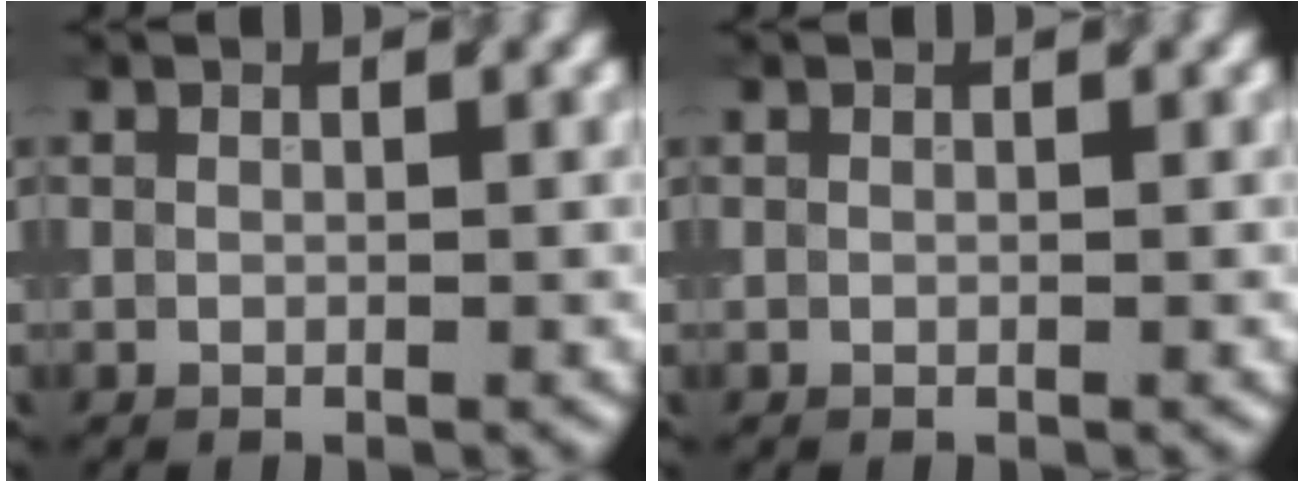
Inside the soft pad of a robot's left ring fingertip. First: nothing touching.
{"total": 0.0}